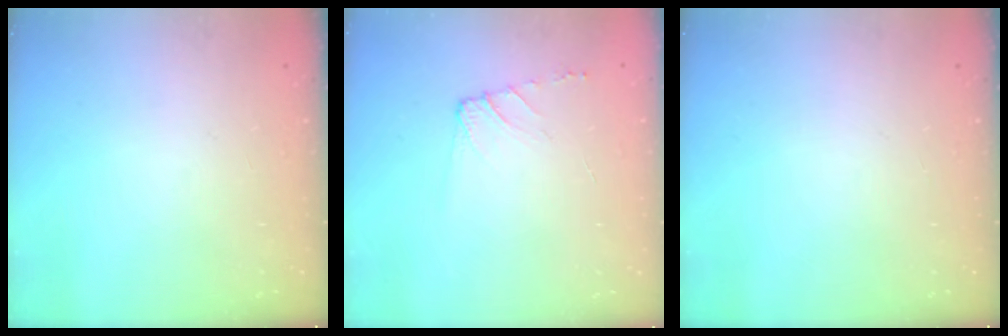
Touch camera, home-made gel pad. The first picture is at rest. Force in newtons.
{"total": 7.0, "press": 6.9, "slide": 1.0}
{"total": 0.0}